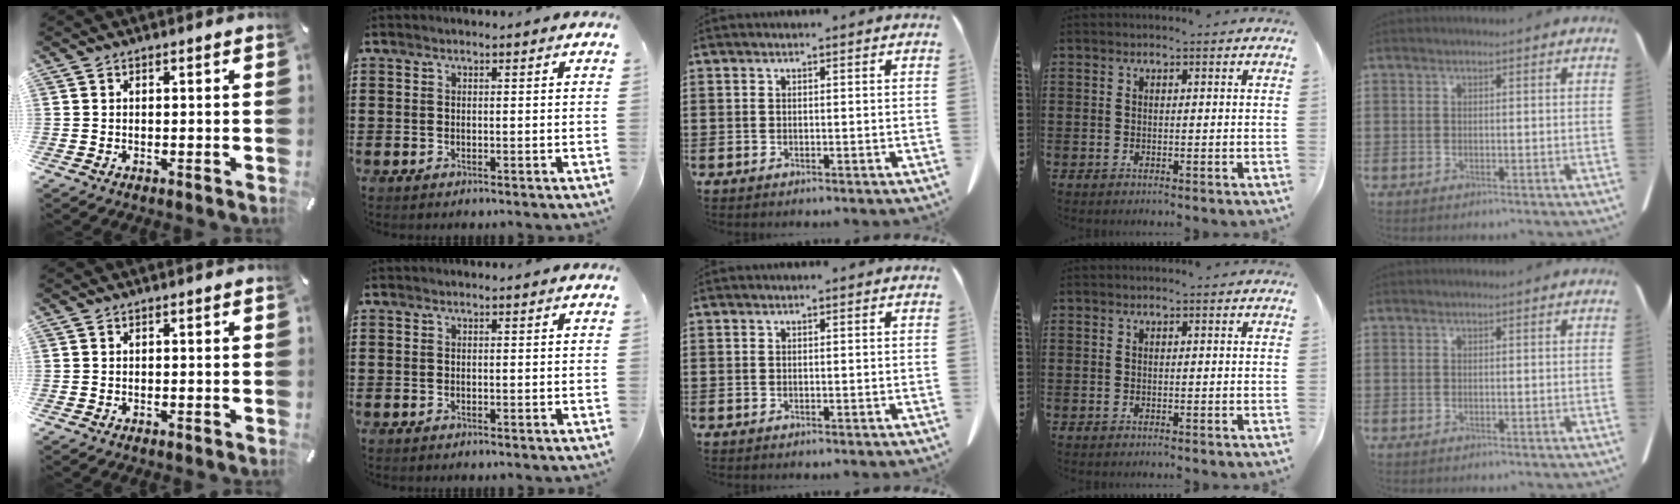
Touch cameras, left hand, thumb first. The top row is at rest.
{}